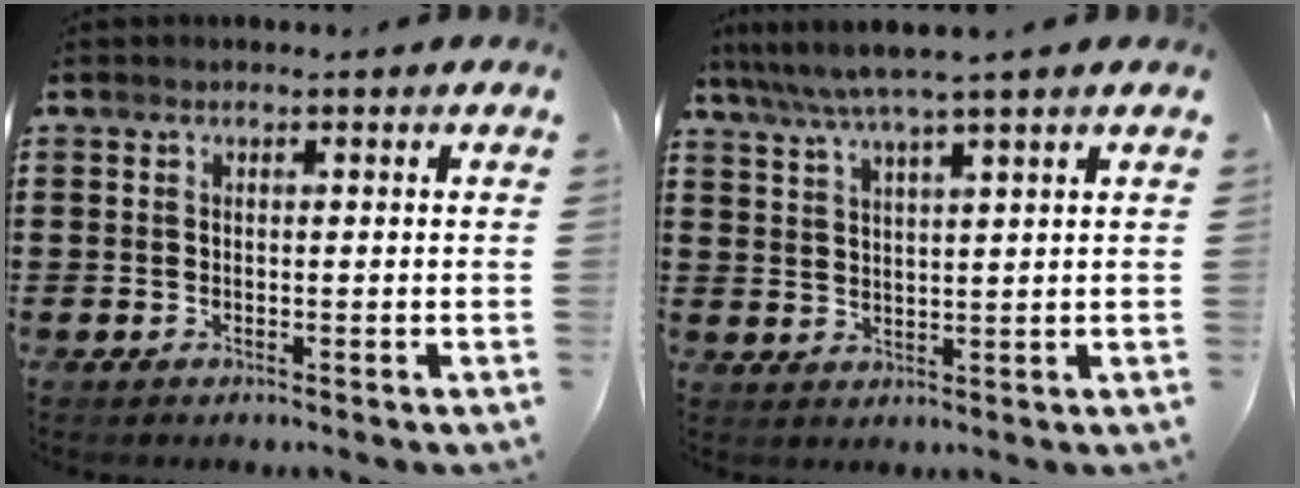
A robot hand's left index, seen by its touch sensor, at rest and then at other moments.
{"total": 4.5, "force": [3.5, -0.6, 2.7], "torque": [-0.062, -0.015, 0.059]}